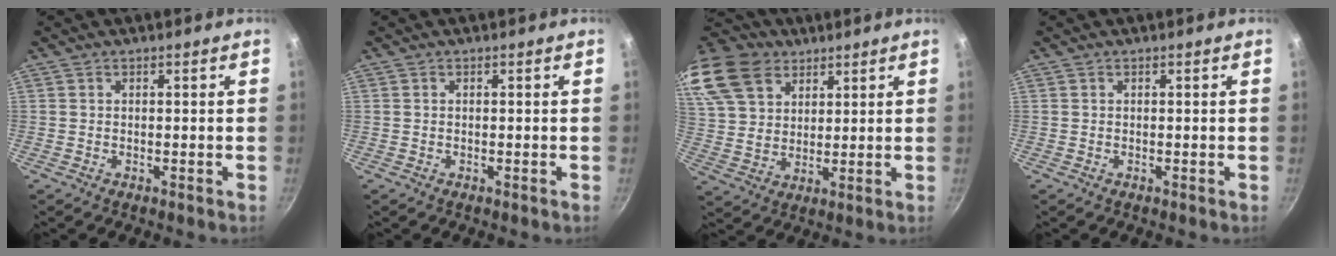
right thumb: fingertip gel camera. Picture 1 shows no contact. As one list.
[{"total": 0.0}, {"total": 18.2, "force": [11.2, 12.1, 7.6], "torque": [-0.154, -0.012, 0.217]}, {"total": 0.0}]